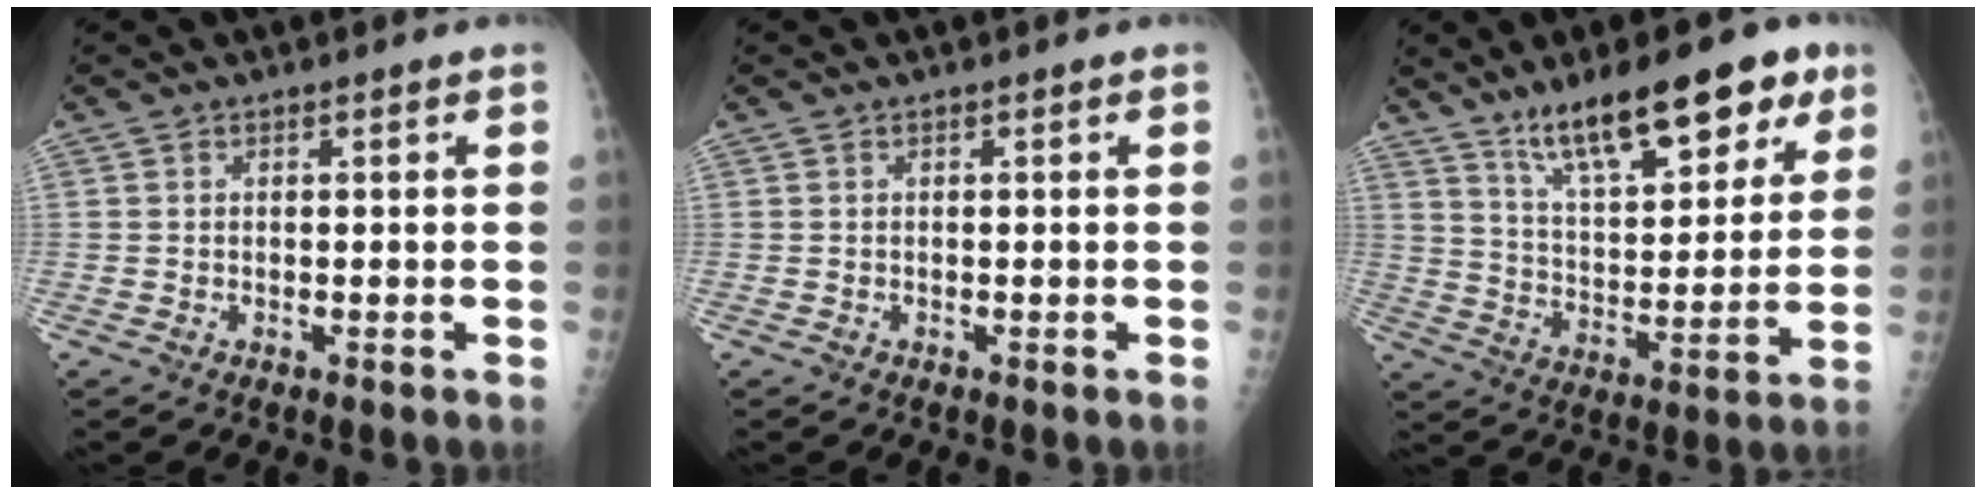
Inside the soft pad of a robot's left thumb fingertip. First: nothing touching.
{"total": 0.0}
{"total": 18.9, "force": [11.9, 6.7, 13.1], "torque": [-0.165, -0.044, 0.199]}